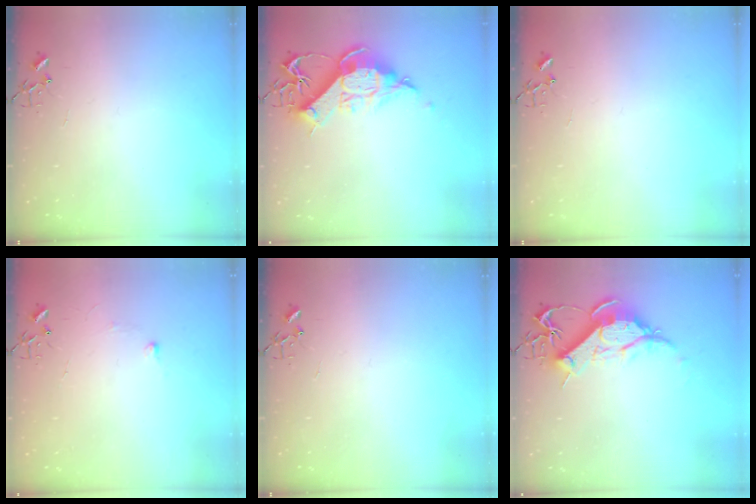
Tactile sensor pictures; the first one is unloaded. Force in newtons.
{"total": 13.2, "press": 13.1, "slide": 1.5}
{"total": 0.0}
{"total": 4.2, "press": 4.1, "slide": 0.6}
{"total": 0.0}
{"total": 13.5, "press": 13.4, "slide": 1.6}